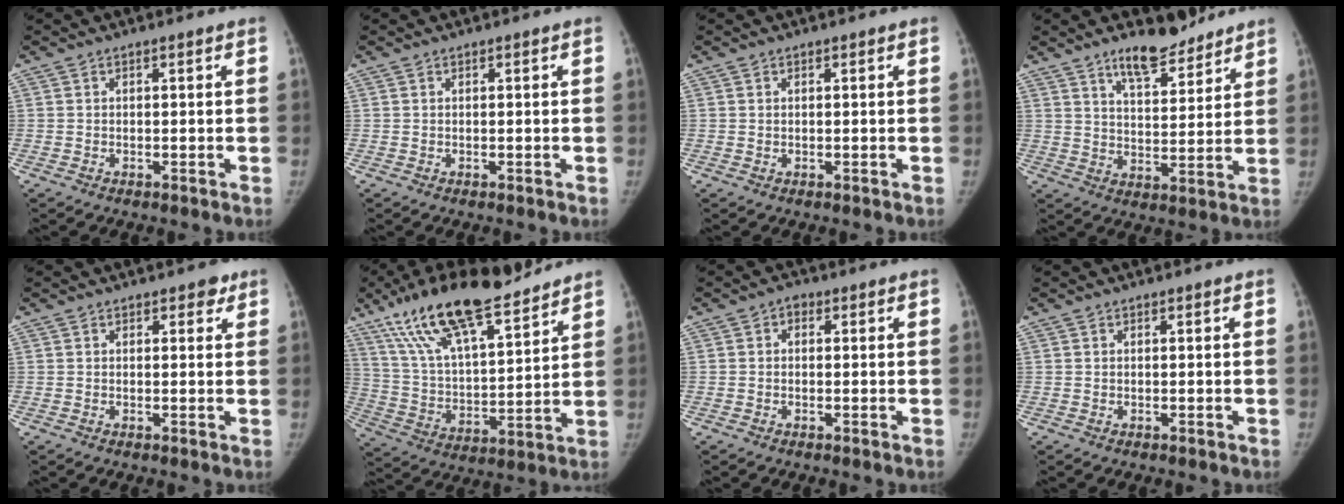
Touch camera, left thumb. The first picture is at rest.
{"total": 0.0}
{"total": 0.0}
{"total": 10.0, "force": [8.0, 3.5, 4.9], "torque": [-0.054, -0.057, 0.135]}
{"total": 2.1, "force": [1.4, 1.3, 0.9], "torque": [0.008, -0.005, 0.013]}
{"total": 22.5, "force": [16.1, 6.5, 14.3], "torque": [-0.231, -0.049, 0.287]}
{"total": 1.5, "force": [0.3, 1.2, 0.9], "torque": [0.000, 0.004, -0.006]}
{"total": 0.0}